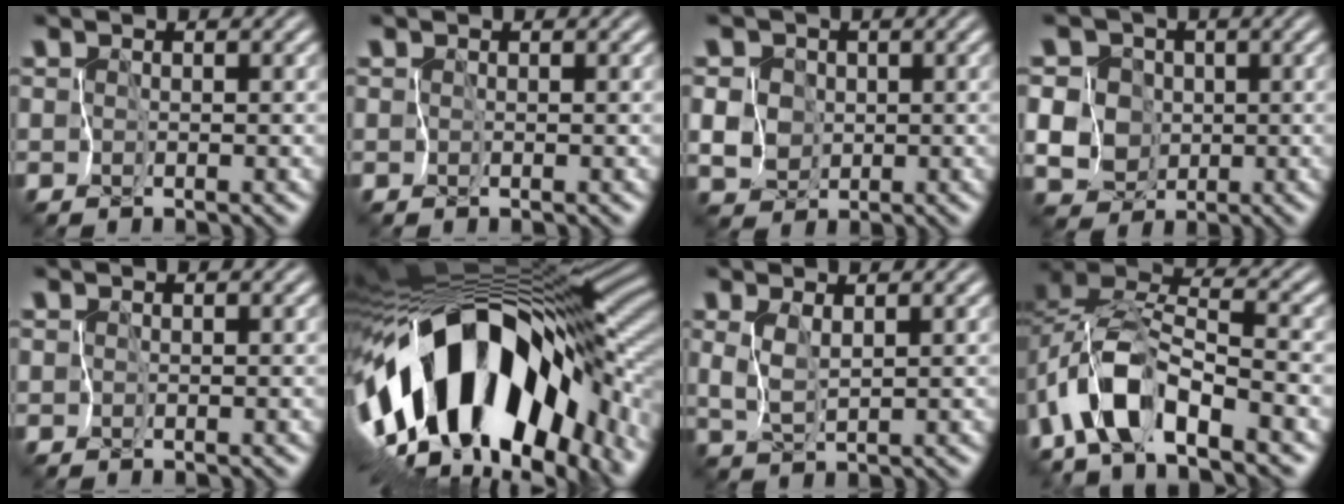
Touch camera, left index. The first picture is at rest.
{"total": 0.0}
{"total": 5.9, "force": [0.4, 5.5, 2.1], "torque": [-0.067, 0.024, -0.002]}
{"total": 9.9, "force": [0.2, 9.2, 3.6], "torque": [-0.106, 0.023, -0.004]}
{"total": 0.0}
{"total": 15.8, "force": [-4.0, 8.0, 13.0], "torque": [-0.235, 0.016, -0.063]}
{"total": 1.3, "force": [0.8, -0.2, 1.0], "torque": [-0.049, -0.006, 0.035]}
{"total": 8.4, "force": [-5.6, 2.8, 5.7], "torque": [-0.125, 0.004, -0.100]}